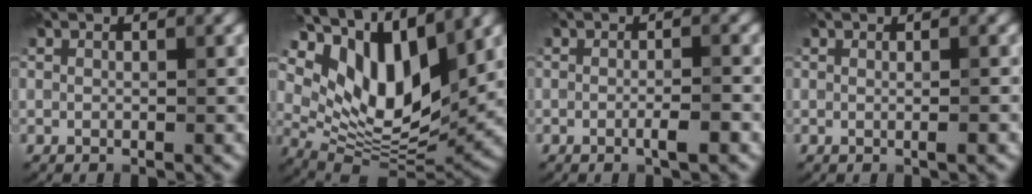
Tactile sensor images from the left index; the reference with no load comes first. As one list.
[{"total": 12.6, "force": [6.3, 6.0, 9.1], "torque": [-0.166, 0.002, 0.118]}, {"total": 1.9, "force": [-0.7, 0.3, 1.8], "torque": [-0.034, -0.003, -0.016]}, {"total": 1.1, "force": [0.0, 0.4, 1.0], "torque": [-0.013, 0.001, -0.006]}]